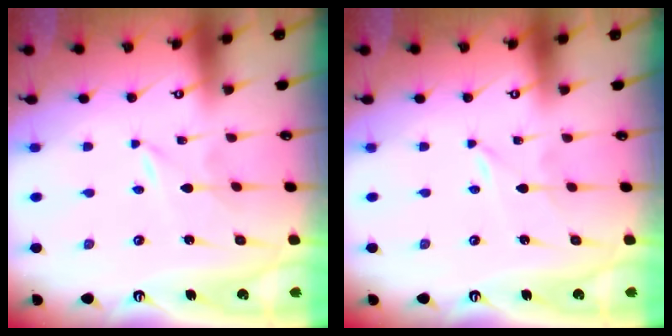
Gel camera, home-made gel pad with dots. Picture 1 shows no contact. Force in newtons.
{"total": 0.0}